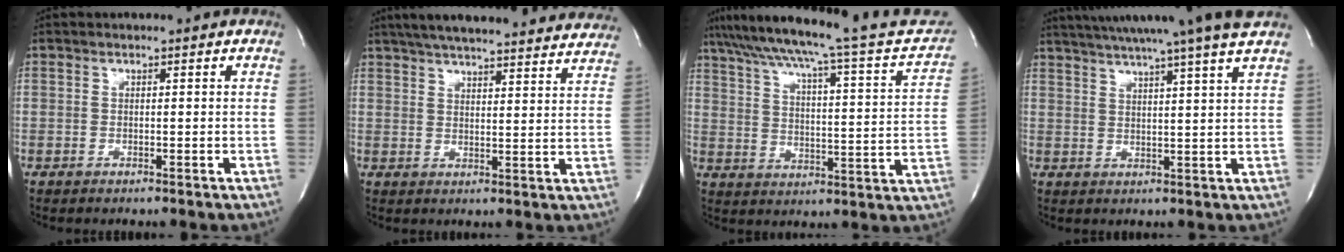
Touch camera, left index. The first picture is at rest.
{"total": 28.2, "force": [25.4, 4.3, 11.6], "torque": [-0.192, -0.011, 0.315]}
{"total": 28.1, "force": [24.8, 2.2, 12.9], "torque": [-0.199, -0.028, 0.318]}
{"total": 17.8, "force": [15.2, -2.0, 9.0], "torque": [-0.154, -0.012, 0.205]}